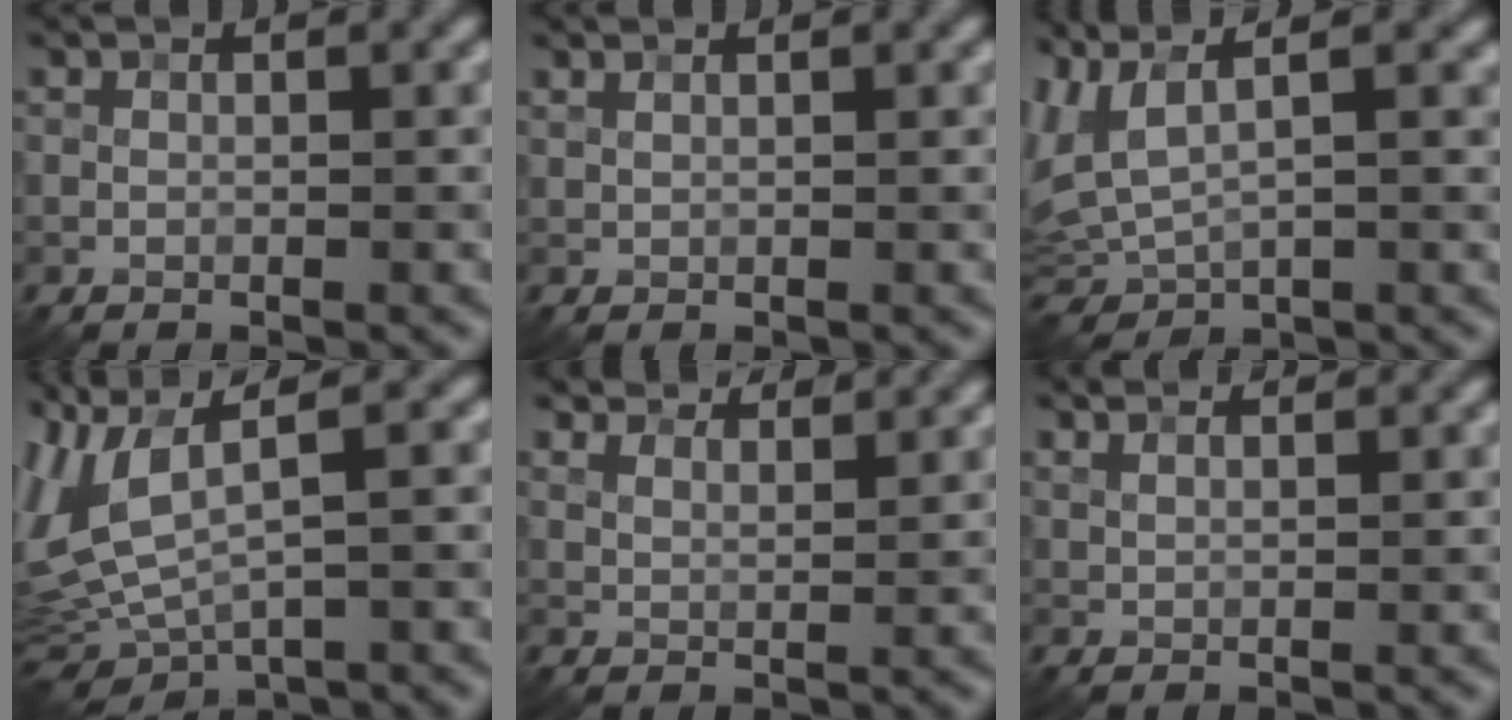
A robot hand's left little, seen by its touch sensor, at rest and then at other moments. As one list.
[{"total": 1.0, "force": [0.9, 0.2, 0.4], "torque": [-0.010, 0.000, 0.013]}, {"total": 4.7, "force": [1.9, 1.9, 3.8], "torque": [-0.103, 0.011, 0.039]}, {"total": 7.8, "force": [2.1, 2.9, 7.0], "torque": [-0.170, -0.001, 0.046]}, {"total": 8.7, "force": [7.6, 2.6, 3.4], "torque": [-0.077, 0.008, 0.120]}, {"total": 5.6, "force": [4.6, 2.0, 2.6], "torque": [-0.051, 0.027, 0.065]}]